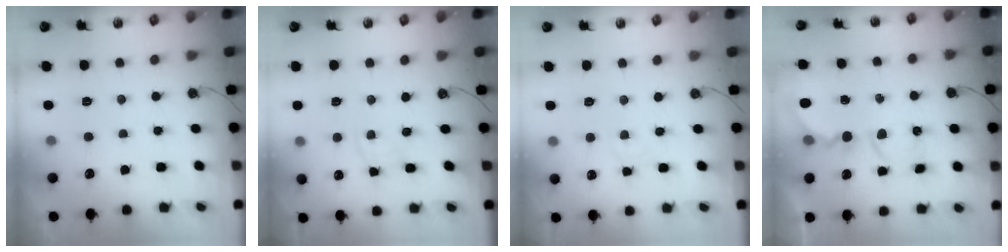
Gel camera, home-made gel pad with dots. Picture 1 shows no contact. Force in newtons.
{"total": 3.9, "press": 3.9, "slide": 0.5}
{"total": 1.4, "press": 1.4, "slide": 0.3}
{"total": 7.0, "press": 7.0, "slide": 0.6}